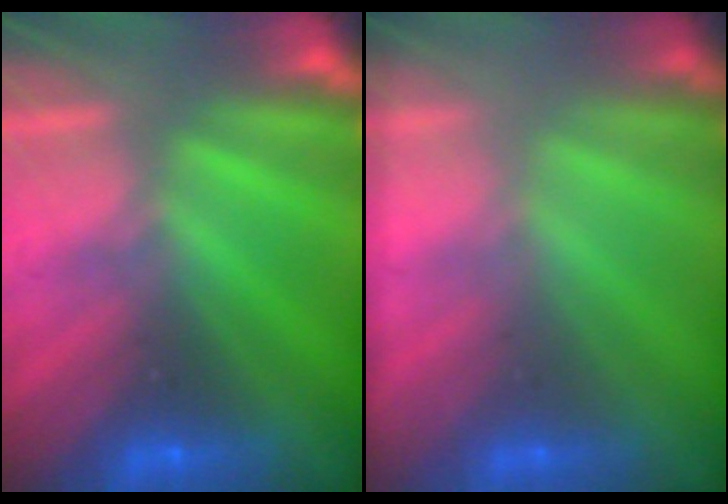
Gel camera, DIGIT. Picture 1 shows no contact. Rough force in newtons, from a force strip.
{"total": 1.7}